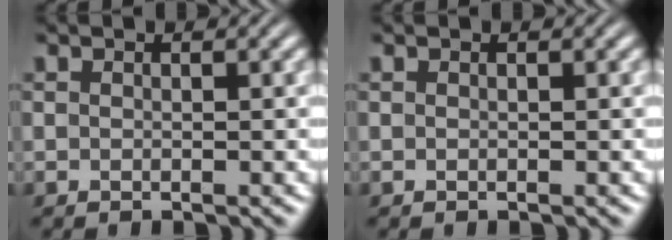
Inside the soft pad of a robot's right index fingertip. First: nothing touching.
{"total": 0.0}